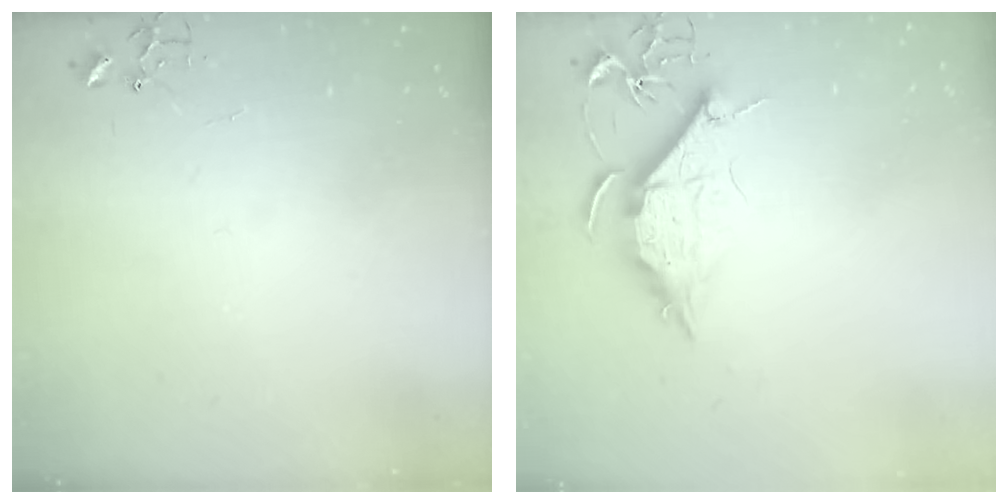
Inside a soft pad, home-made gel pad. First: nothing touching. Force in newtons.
{"total": 9.6, "press": 9.6, "slide": 0.8}